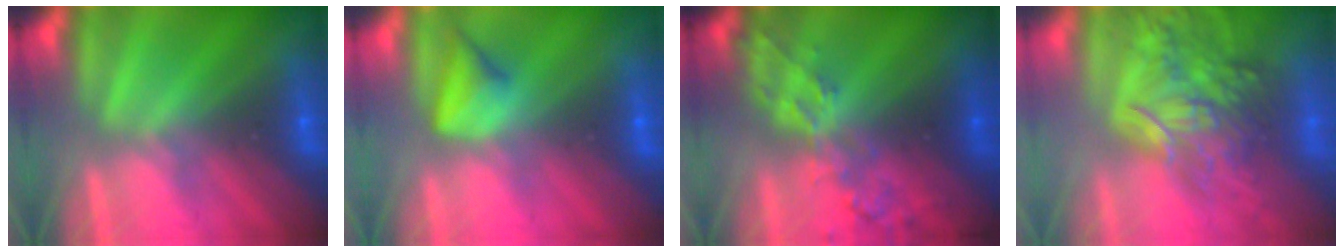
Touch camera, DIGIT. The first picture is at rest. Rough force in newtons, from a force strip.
{"total": 4.5}
{"total": 7.9}
{"total": 6.5}